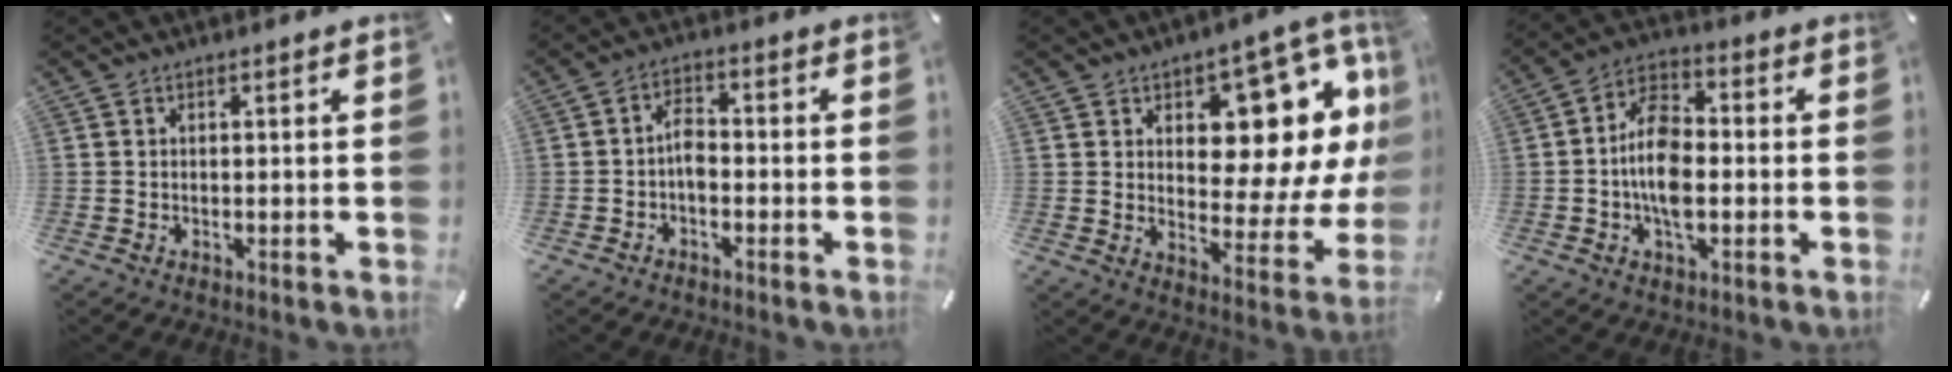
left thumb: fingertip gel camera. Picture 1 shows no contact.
{"total": 4.3, "force": [-1.3, 2.4, 3.3], "torque": [-0.065, 0.011, -0.026]}
{"total": 15.1, "force": [8.0, 8.2, 9.9], "torque": [-0.112, -0.084, 0.130]}
{"total": 10.9, "force": [-1.9, 6.3, 8.7], "torque": [-0.169, 0.009, -0.034]}